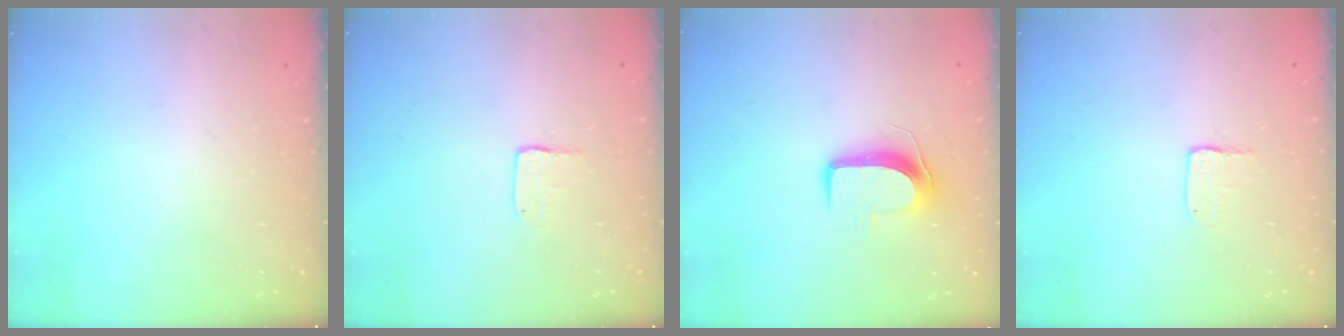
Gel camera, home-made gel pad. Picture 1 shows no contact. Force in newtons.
{"total": 3.2, "press": 3.2, "slide": 0.2}
{"total": 8.7, "press": 8.6, "slide": 0.5}
{"total": 3.2, "press": 3.2, "slide": 0.2}